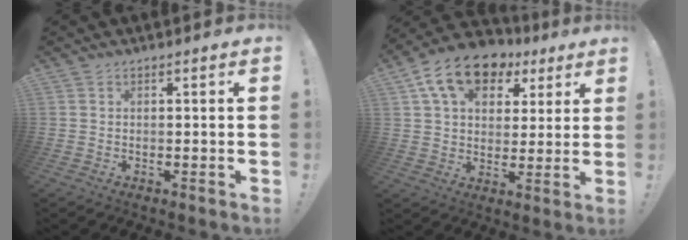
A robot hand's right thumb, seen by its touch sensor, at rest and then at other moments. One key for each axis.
{"total": 15.4, "fx": 8.0, "fy": 9.9, "fz": 8.8, "tx": -0.142, "ty": -0.033, "tz": 0.146}